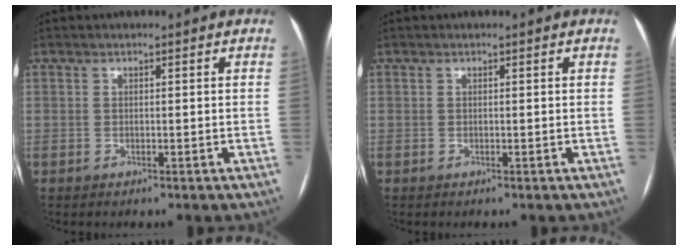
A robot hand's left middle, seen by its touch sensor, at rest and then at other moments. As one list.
[{"total": 0.0}]